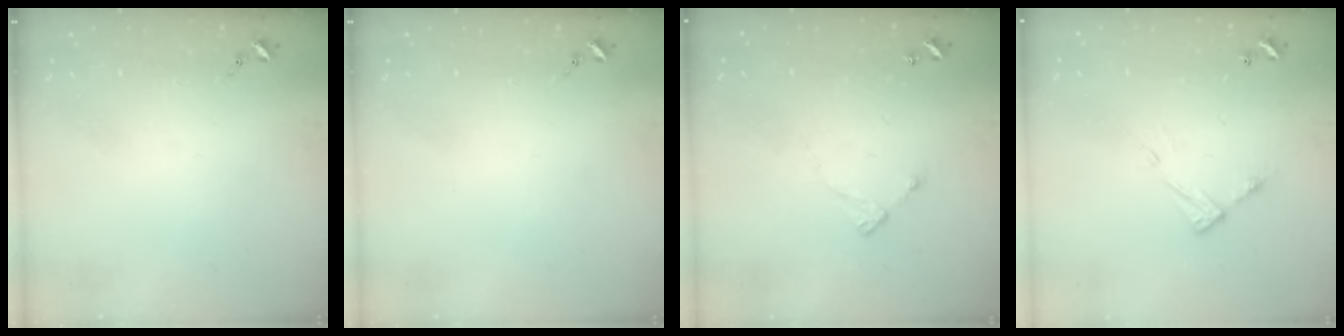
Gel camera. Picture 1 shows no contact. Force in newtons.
{"total": 0.0}
{"total": 5.2, "press": 5.2, "slide": 0.3}
{"total": 7.6, "press": 7.6, "slide": 0.3}